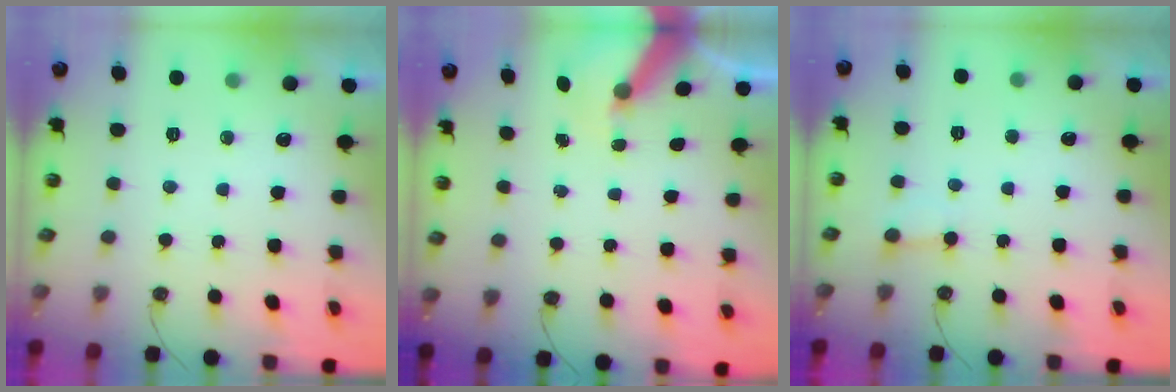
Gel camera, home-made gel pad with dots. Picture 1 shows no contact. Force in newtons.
{"total": 8.3, "press": 8.3, "slide": 0.4}
{"total": 3.0, "press": 3.0, "slide": 0.2}